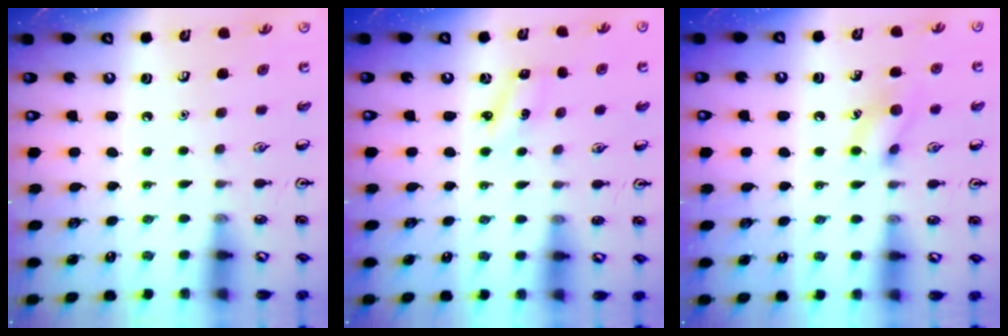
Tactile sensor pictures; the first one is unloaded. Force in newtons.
{"total": 2.2, "press": 2.1, "slide": 0.8}
{"total": 9.0, "press": 9.0, "slide": 0.7}